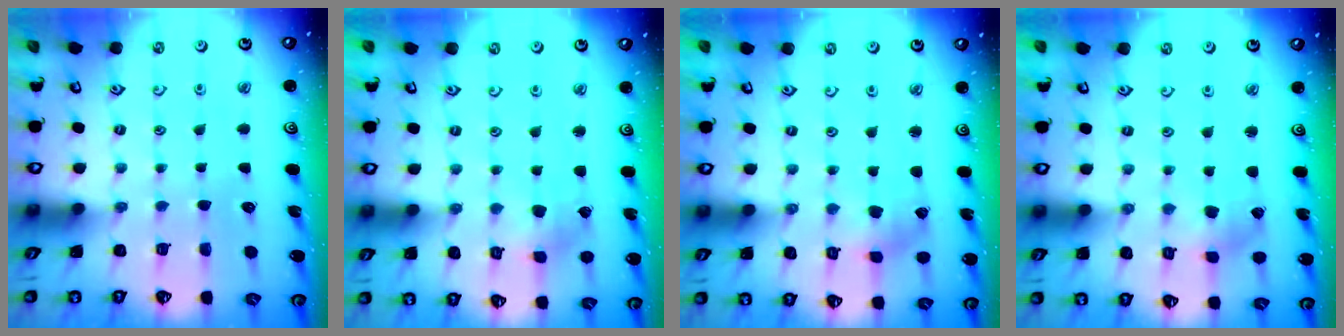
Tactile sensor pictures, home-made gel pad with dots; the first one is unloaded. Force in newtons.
{"total": 2.0, "press": 2.0, "slide": 0.1}
{"total": 1.4, "press": 1.4, "slide": 0.1}
{"total": 1.2, "press": 1.2, "slide": 0.2}